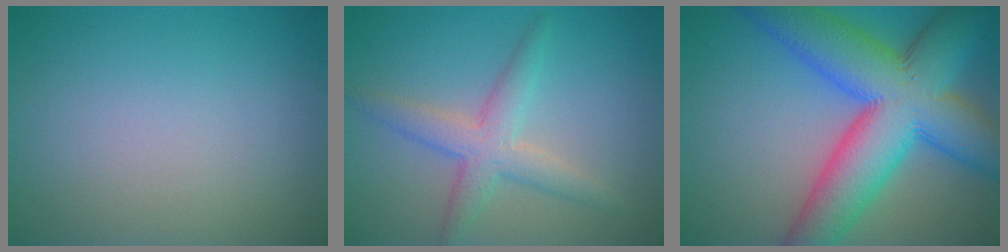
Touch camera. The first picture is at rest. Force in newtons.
{"total": 3.7, "press": 3.7, "slide": 0.1}
{"total": 13.4, "press": 13.4, "slide": 0.5}